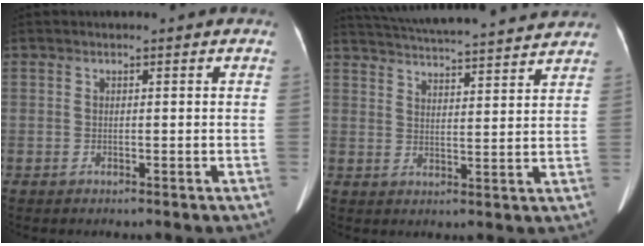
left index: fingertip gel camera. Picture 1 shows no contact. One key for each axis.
{"total": 21.2, "fx": 19.5, "fy": 2.1, "fz": 7.9, "tx": -0.136, "ty": 0.021, "tz": 0.268}